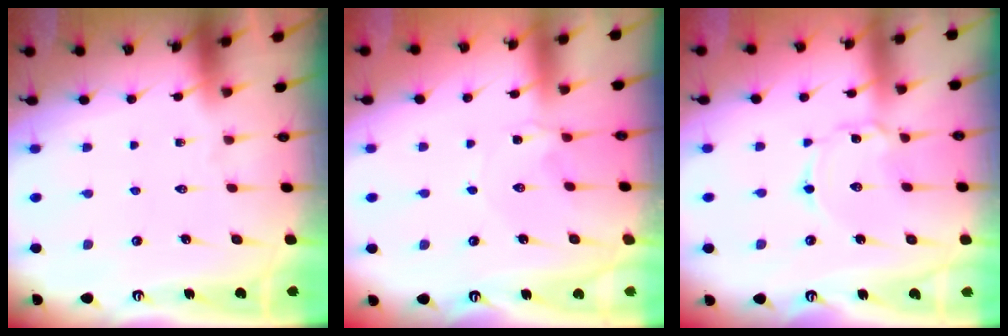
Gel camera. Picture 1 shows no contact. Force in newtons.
{"total": 0.9, "press": 0.8, "slide": 0.2}
{"total": 2.0, "press": 2.0, "slide": 0.2}